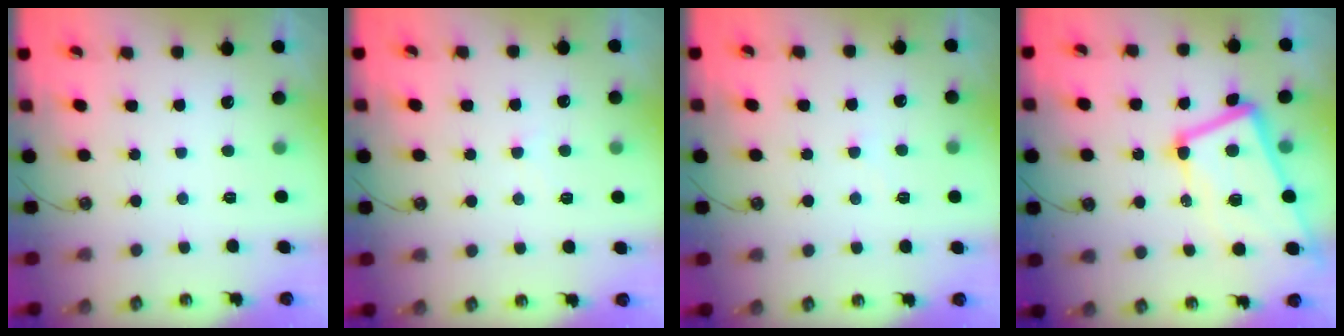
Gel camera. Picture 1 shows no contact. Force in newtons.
{"total": 0.8, "press": 0.6, "slide": 0.6}
{"total": 5.6, "press": 5.6, "slide": 0.3}
{"total": 9.5, "press": 9.4, "slide": 1.5}